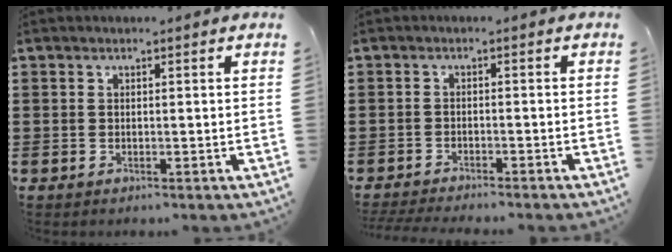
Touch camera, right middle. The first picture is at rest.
{"total": 2.3, "force": [-2.2, -0.1, 0.3], "torque": [-0.014, -0.005, -0.049]}